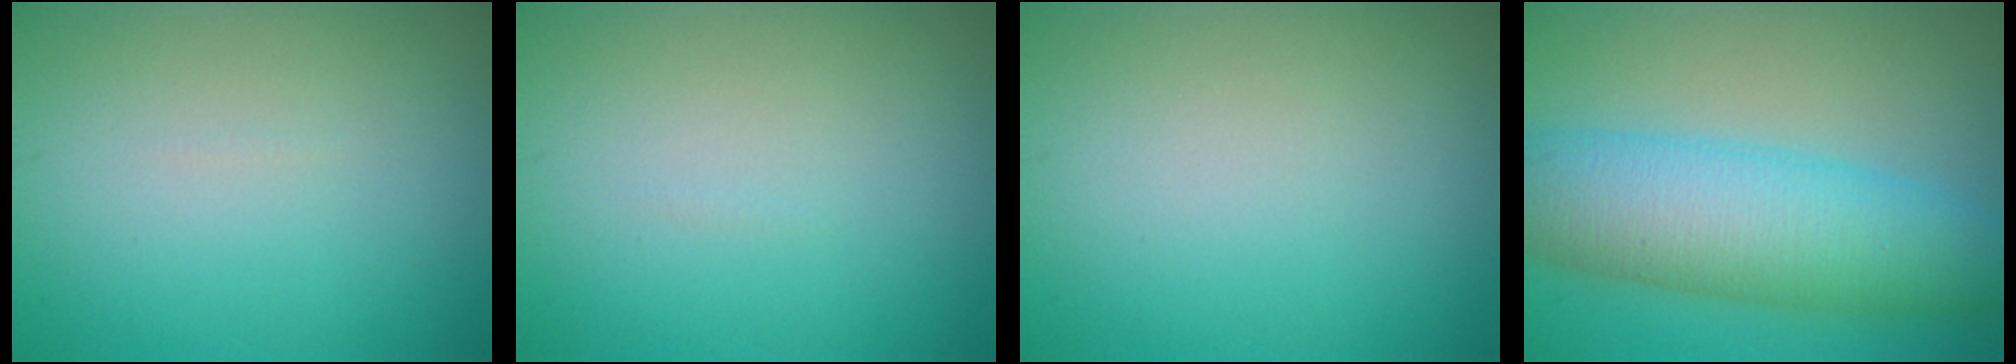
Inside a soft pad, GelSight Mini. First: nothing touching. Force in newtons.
{"total": 0.0}
{"total": 0.0}
{"total": 9.5, "press": 9.5, "slide": 0.2}